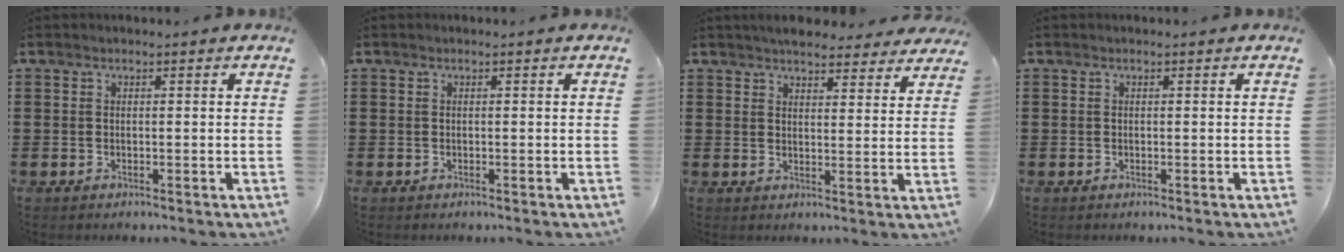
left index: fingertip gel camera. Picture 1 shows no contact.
{"total": 0.0}
{"total": 4.3, "force": [4.0, 0.8, 1.2], "torque": [-0.029, -0.017, 0.072]}
{"total": 0.0}